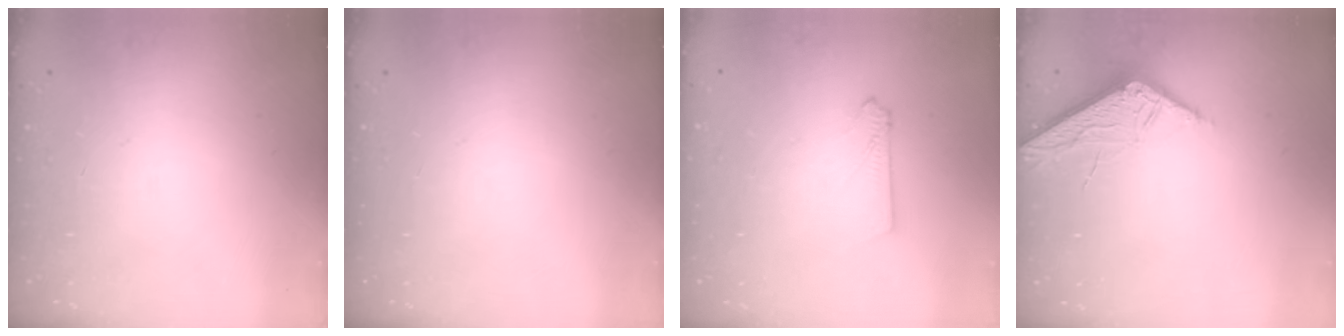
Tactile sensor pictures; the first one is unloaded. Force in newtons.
{"total": 0.0}
{"total": 2.1, "press": 2.1, "slide": 0.3}
{"total": 6.5, "press": 6.5, "slide": 0.7}